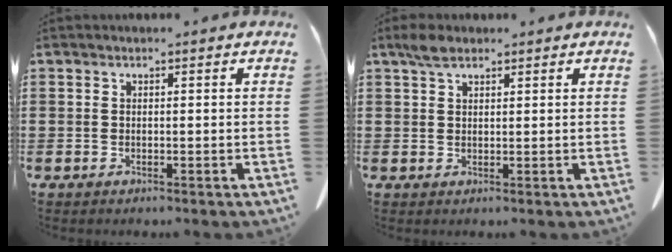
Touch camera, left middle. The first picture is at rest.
{"total": 2.7, "force": [1.9, 1.1, 1.6], "torque": [-0.037, 0.004, 0.036]}